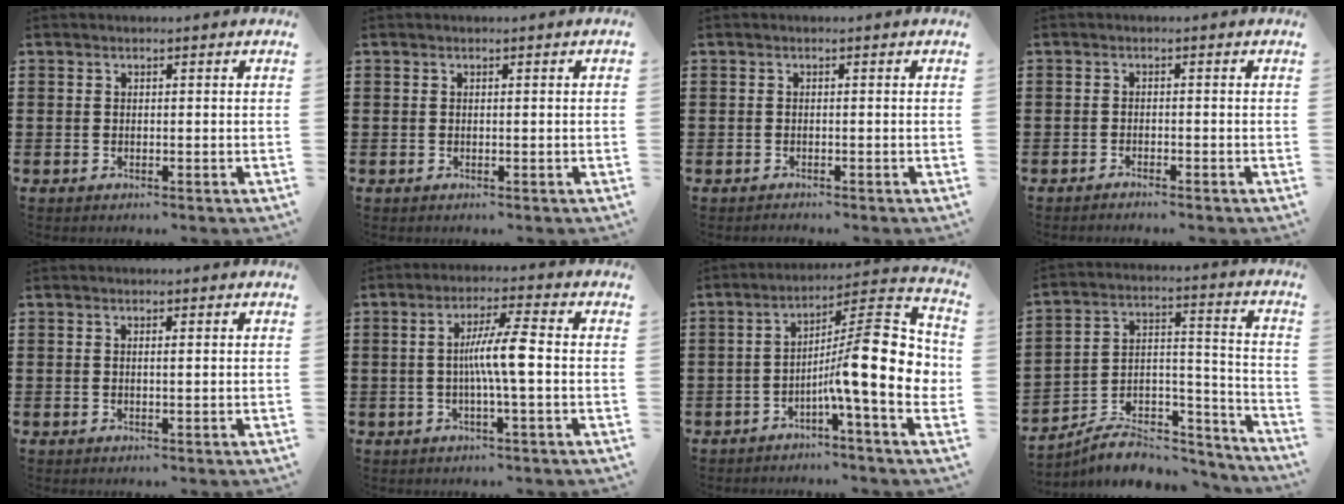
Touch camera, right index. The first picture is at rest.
{"total": 0.0}
{"total": 0.7, "force": [-0.7, 0.2, -0.1], "torque": [0.002, 0.002, -0.016]}
{"total": 1.2, "force": [-1.2, -0.1, 0.1], "torque": [-0.004, 0.000, -0.024]}
{"total": 0.6, "force": [0.1, 0.0, 0.6], "torque": [-0.012, -0.003, 0.003]}
{"total": 6.8, "force": [-0.6, 0.2, 6.8], "torque": [-0.122, 0.000, -0.017]}
{"total": 14.2, "force": [-1.6, 1.9, 14.0], "torque": [-0.215, -0.031, -0.035]}
{"total": 7.8, "force": [-6.7, 3.2, 2.5], "torque": [-0.038, 0.022, -0.126]}